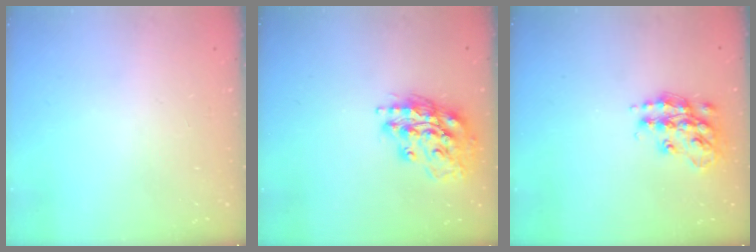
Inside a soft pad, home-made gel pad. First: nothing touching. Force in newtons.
{"total": 15.9, "press": 15.7, "slide": 2.2}
{"total": 14.9, "press": 14.8, "slide": 0.8}